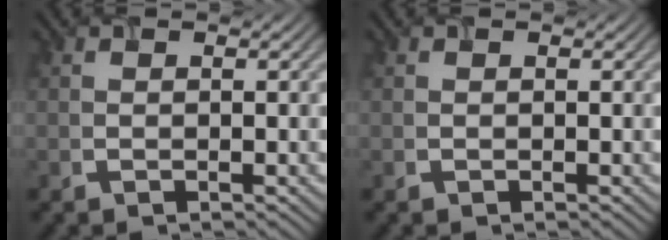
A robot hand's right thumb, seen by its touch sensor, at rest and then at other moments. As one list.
[{"total": 0.0}]